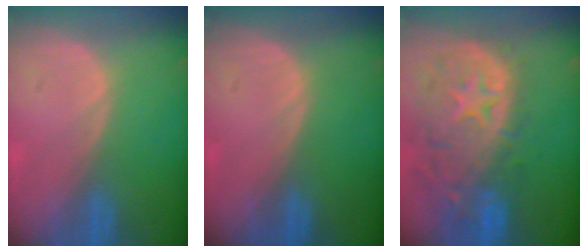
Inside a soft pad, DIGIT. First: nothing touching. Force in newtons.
{"total": 0.0}
{"total": 13.7, "press": 11.3, "slide": 7.9}